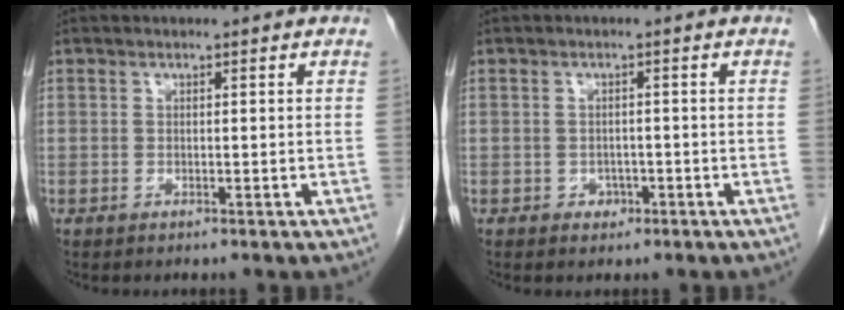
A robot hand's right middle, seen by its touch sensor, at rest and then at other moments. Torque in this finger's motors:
{"motor_torque": [0.10, -0.03, -0.01, -0.01]}